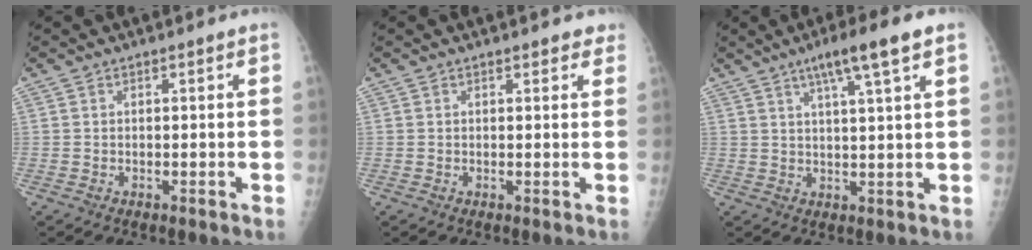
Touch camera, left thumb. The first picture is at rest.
{"total": 2.0, "force": [1.6, 1.0, 0.8], "torque": [0.012, -0.002, 0.011]}
{"total": 8.2, "force": [4.5, 0.2, 6.8], "torque": [-0.115, -0.007, 0.075]}